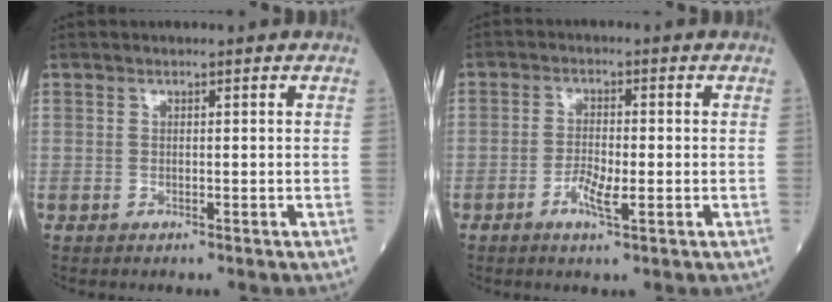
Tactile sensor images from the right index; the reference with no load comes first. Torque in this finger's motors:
{"motor_torque": [0.05, -0.19, 0.09, 0.05]}